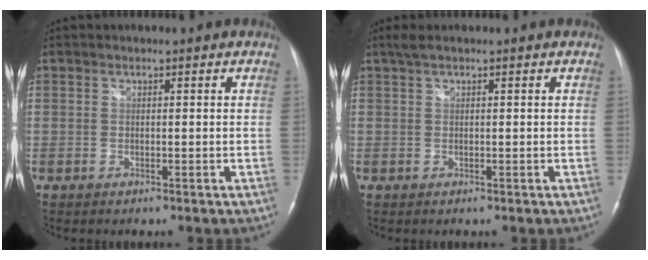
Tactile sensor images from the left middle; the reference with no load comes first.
{"total": 1.6, "force": [1.1, 0.1, 1.2], "torque": [-0.035, 0.019, 0.023]}